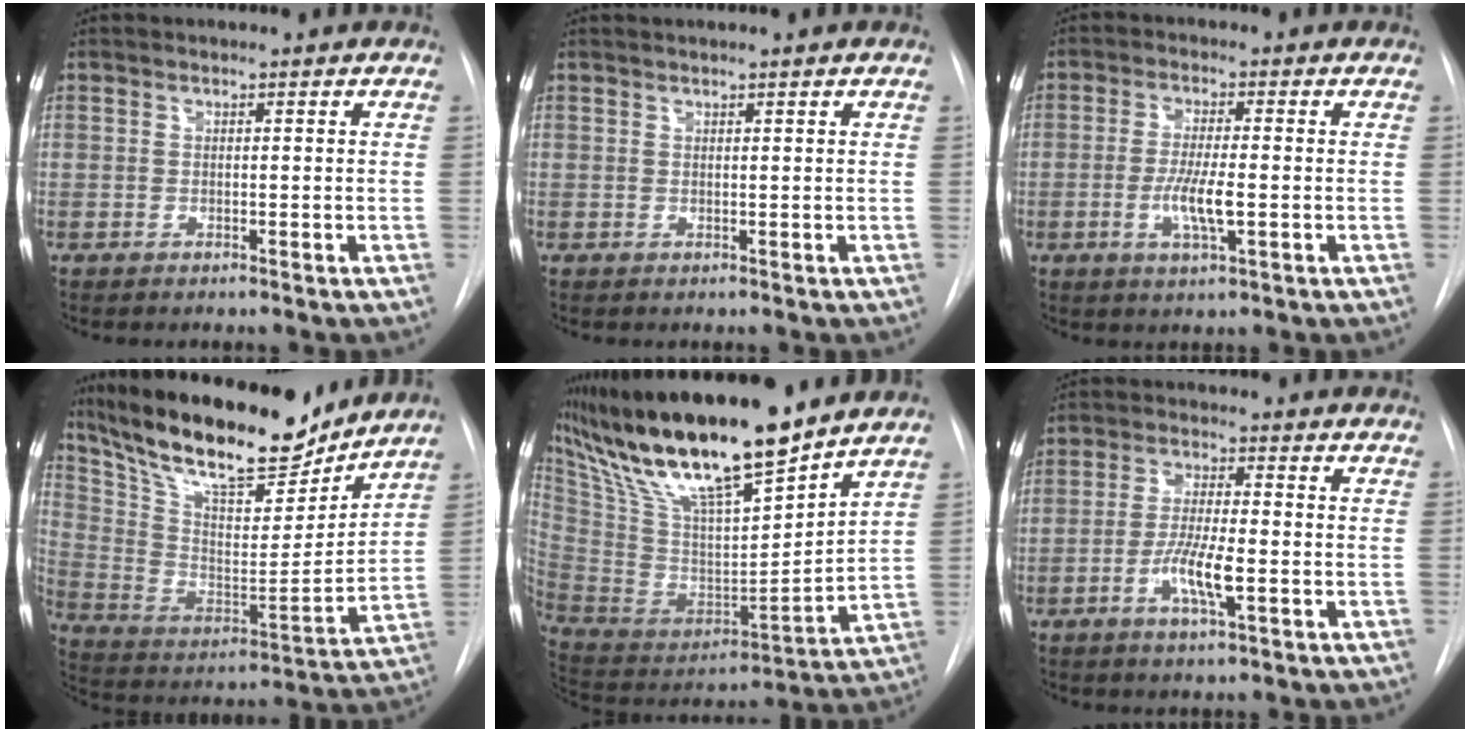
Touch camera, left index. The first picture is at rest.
{"total": 1.0, "force": [0.7, -0.2, 0.6], "torque": [-0.009, 0.010, 0.016]}
{"total": 5.9, "force": [-1.6, 0.9, 5.6], "torque": [-0.112, -0.013, -0.030]}
{"total": 22.5, "force": [18.9, 5.4, 11.1], "torque": [-0.204, -0.009, 0.314]}
{"total": 22.6, "force": [18.0, 2.7, 13.4], "torque": [-0.252, -0.012, 0.329]}
{"total": 6.8, "force": [-2.5, 0.9, 6.2], "torque": [-0.121, -0.010, -0.047]}